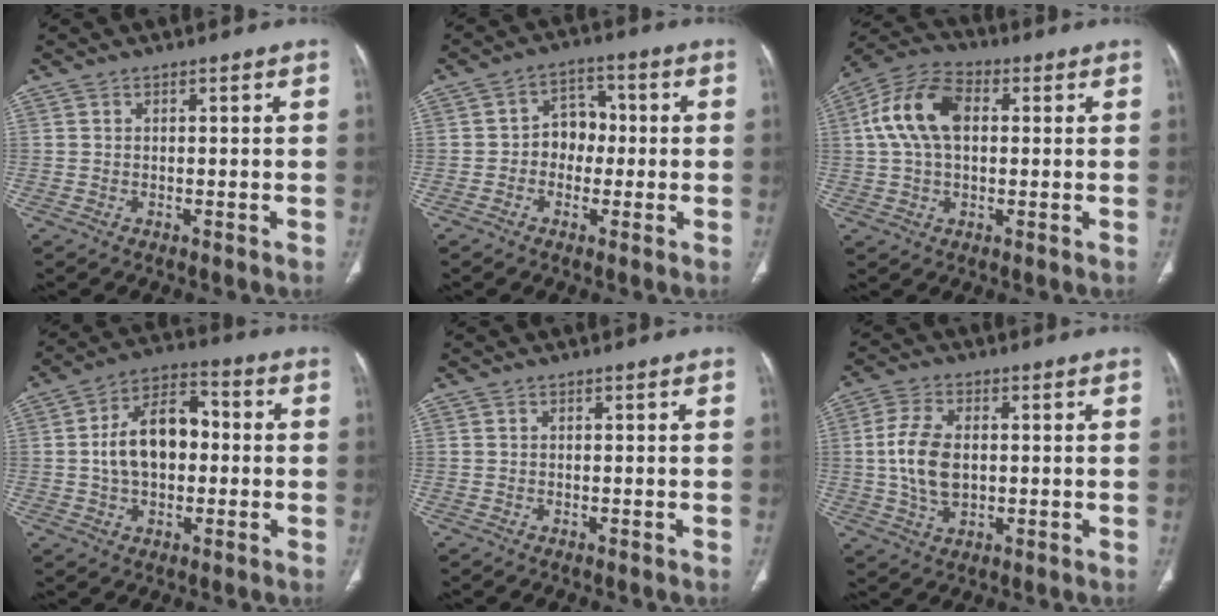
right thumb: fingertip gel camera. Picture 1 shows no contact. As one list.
[{"total": 6.4, "force": [-0.6, 5.2, 3.6], "torque": [-0.016, 0.026, -0.021]}, {"total": 12.5, "force": [2.1, 7.8, 9.6], "torque": [-0.189, 0.027, 0.031]}, {"total": 13.0, "force": [0.1, 8.3, 10.1], "torque": [-0.156, 0.031, -0.004]}, {"total": 0.0}, {"total": 9.5, "force": [0.4, 5.7, 7.6], "torque": [-0.155, 0.002, 0.011]}]